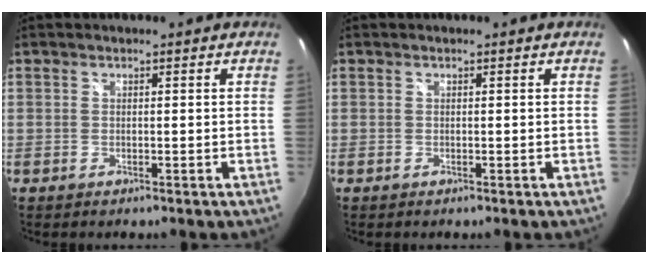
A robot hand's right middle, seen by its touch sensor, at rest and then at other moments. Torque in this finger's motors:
{"motor_torque": [0.02, -0.25, -0.01, 0.01]}